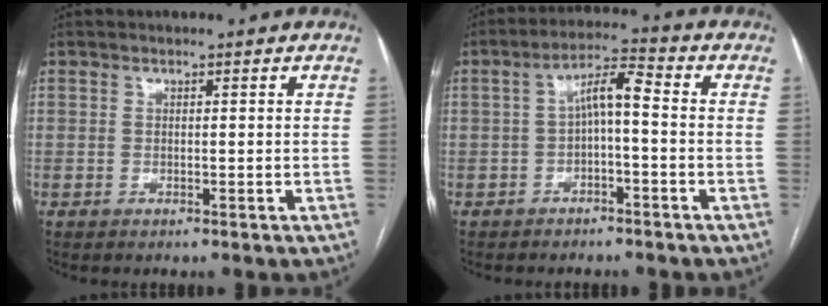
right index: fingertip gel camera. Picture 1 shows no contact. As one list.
[{"total": 5.7, "force": [-0.5, 1.3, 5.5], "torque": [-0.098, 0.027, -0.011]}]